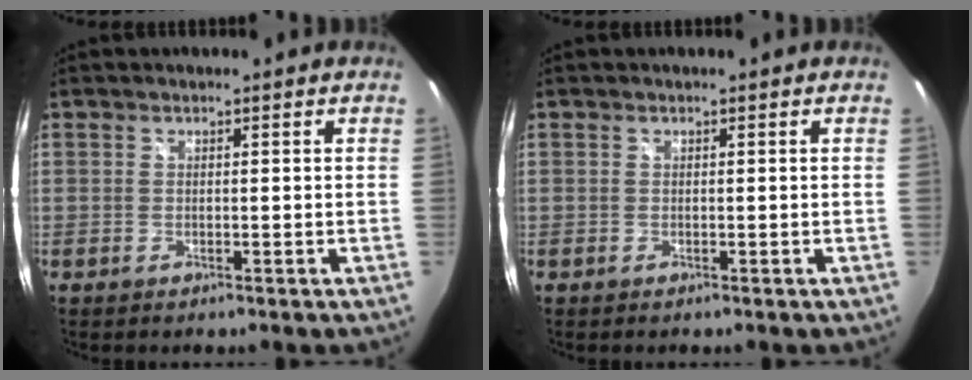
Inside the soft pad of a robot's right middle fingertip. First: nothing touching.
{"total": 0.0}